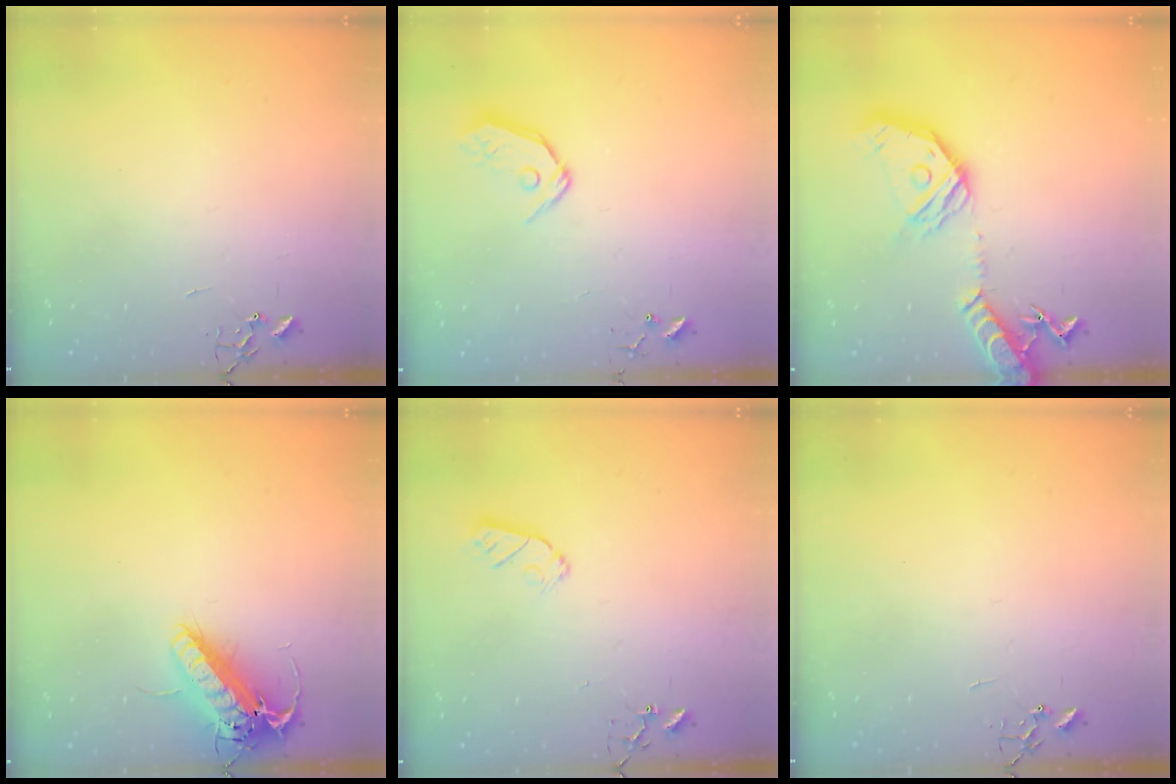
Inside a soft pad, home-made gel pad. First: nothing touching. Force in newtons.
{"total": 8.3, "press": 8.2, "slide": 0.7}
{"total": 21.3, "press": 21.1, "slide": 3.1}
{"total": 17.8, "press": 17.5, "slide": 3.4}
{"total": 5.5, "press": 5.4, "slide": 0.8}
{"total": 0.0}